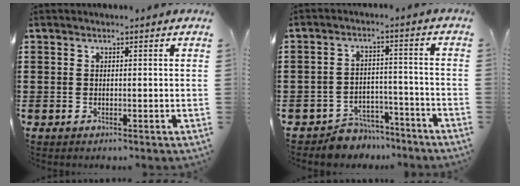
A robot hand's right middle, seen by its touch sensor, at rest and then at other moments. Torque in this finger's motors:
{"motor_torque": [1.03, 0.48, 0.04, 0.00]}